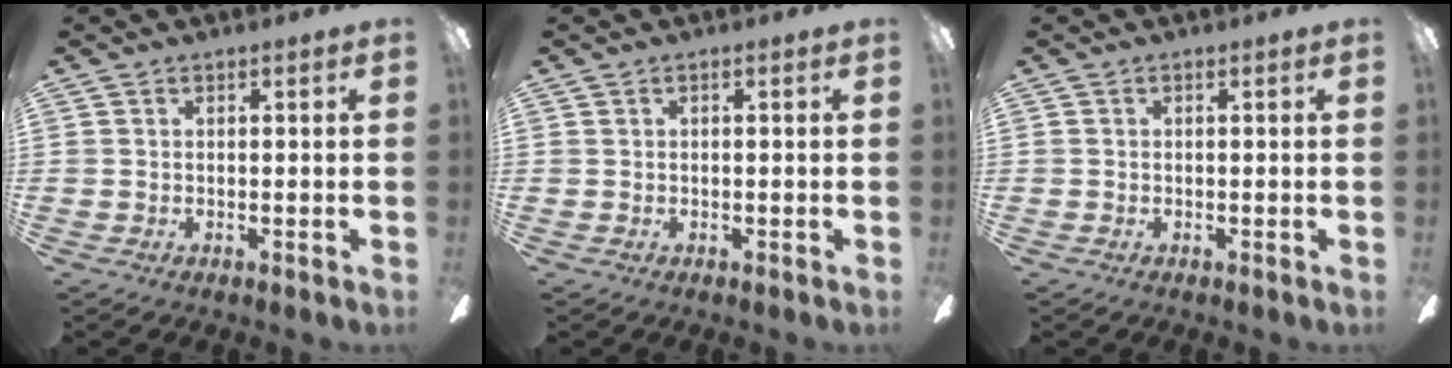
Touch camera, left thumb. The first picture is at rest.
{"total": 0.0}
{"total": 0.0}